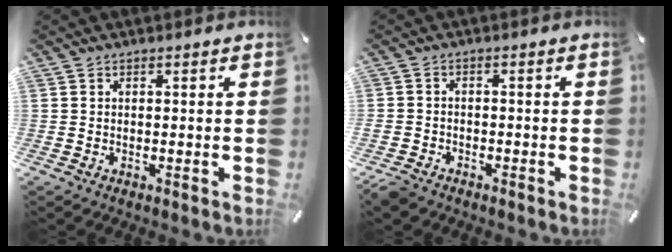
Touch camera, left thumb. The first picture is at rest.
{"total": 3.2, "force": [-2.3, 2.0, 0.8], "torque": [-0.032, 0.008, -0.052]}